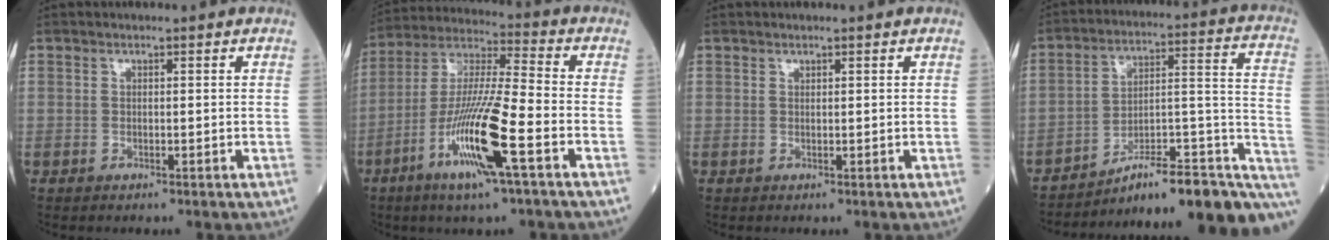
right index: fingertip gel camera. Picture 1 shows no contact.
{"total": 15.2, "force": [-6.3, 0.6, 13.8], "torque": [-0.278, -0.014, -0.121]}
{"total": 0.0}
{"total": 20.6, "force": [-14.5, 3.8, 14.2], "torque": [-0.122, 0.048, -0.202]}